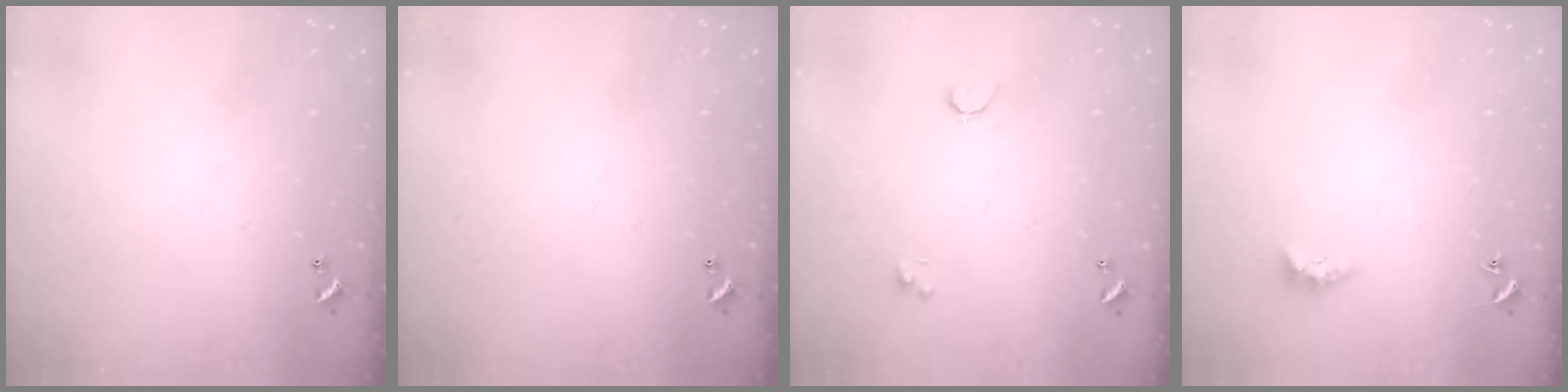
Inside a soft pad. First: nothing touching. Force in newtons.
{"total": 0.0}
{"total": 0.6, "press": 0.4, "slide": 0.5}
{"total": 2.4, "press": 2.4, "slide": 0.6}